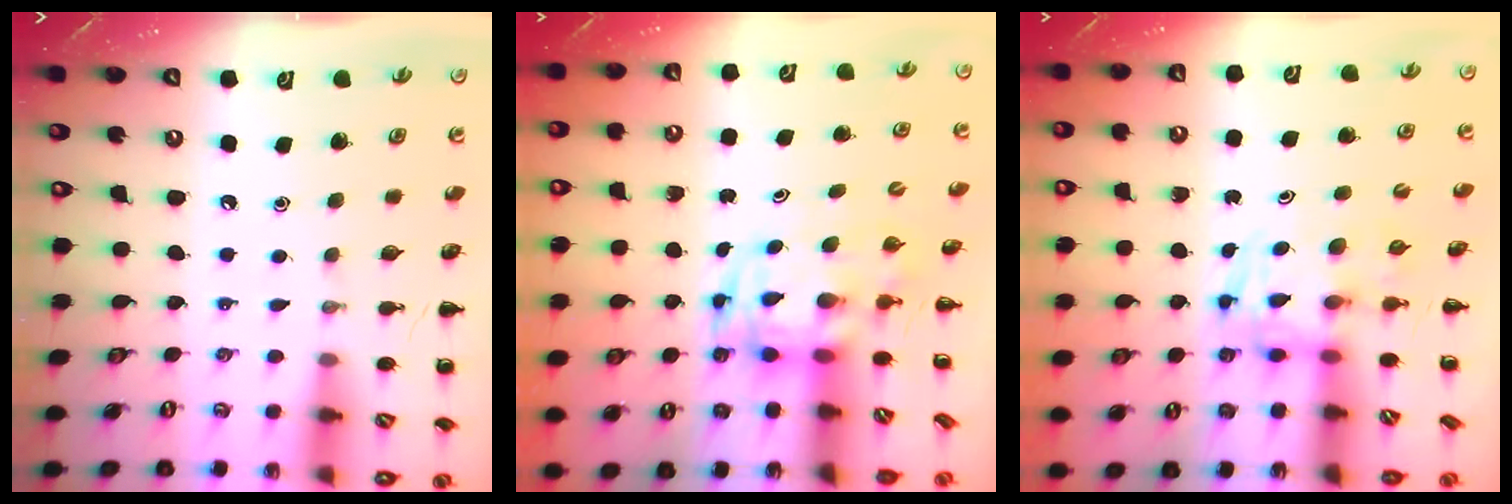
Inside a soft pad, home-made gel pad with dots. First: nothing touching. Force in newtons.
{"total": 3.1, "press": 3.0, "slide": 0.7}
{"total": 3.7, "press": 3.7, "slide": 0.6}